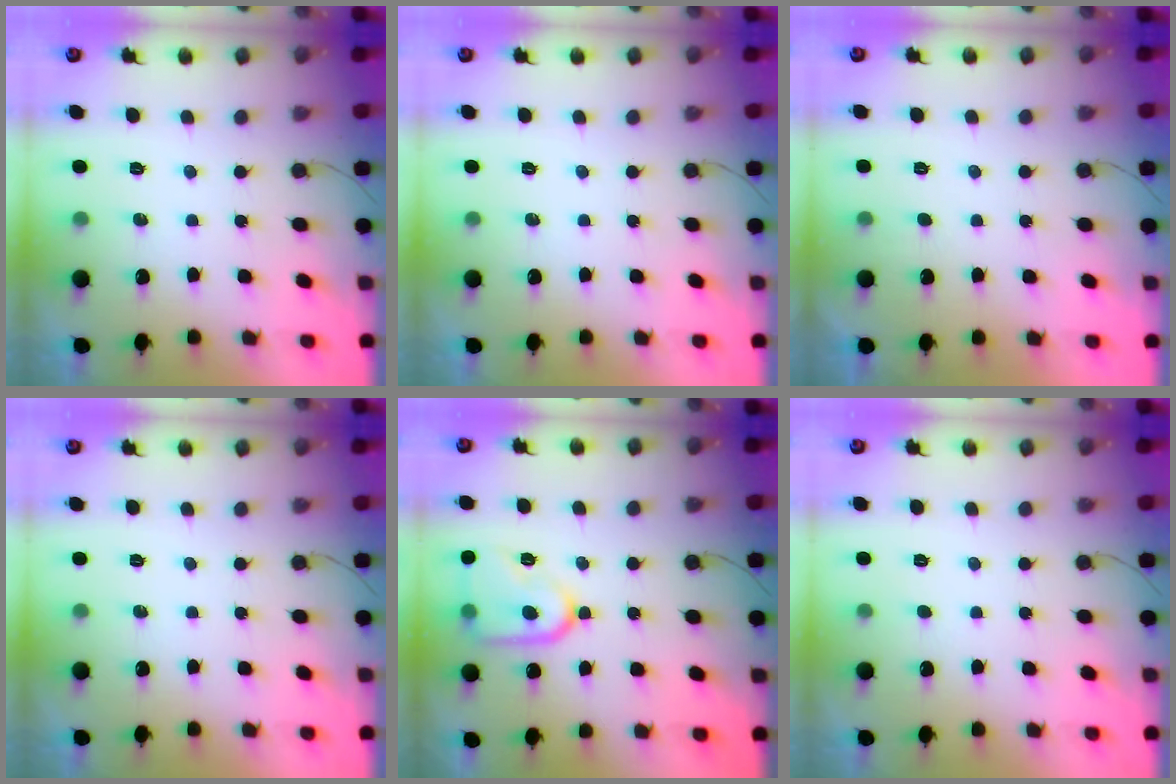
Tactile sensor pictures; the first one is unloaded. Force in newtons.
{"total": 0.0}
{"total": 1.4, "press": 1.4, "slide": 0.3}
{"total": 0.0}
{"total": 14.2, "press": 14.1, "slide": 1.4}
{"total": 1.6, "press": 1.6, "slide": 0.1}